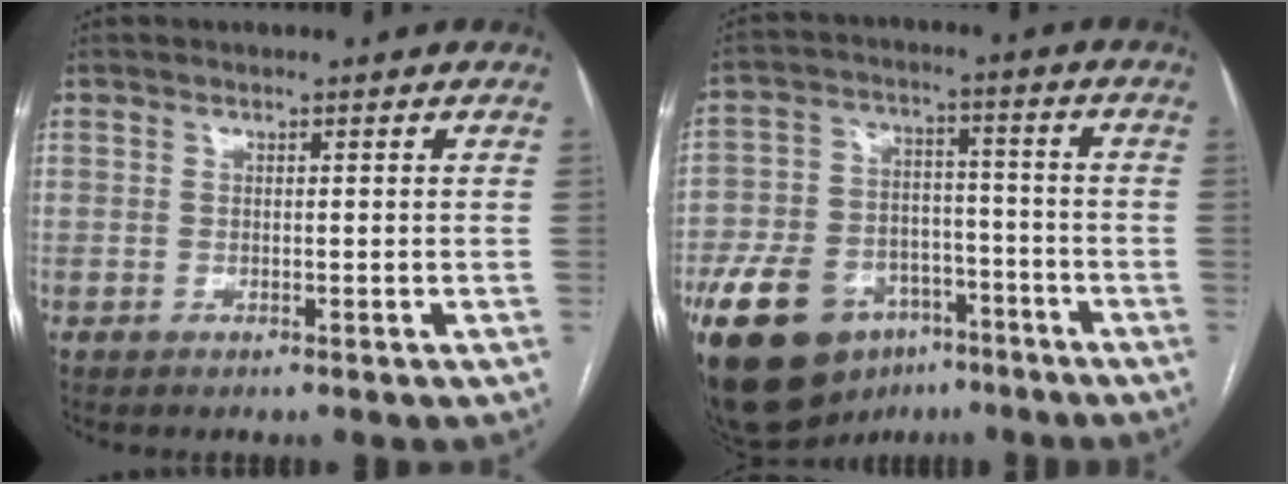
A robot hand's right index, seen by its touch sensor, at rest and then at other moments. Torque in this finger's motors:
{"motor_torque": [0.07, -0.25, -0.44, -0.21]}